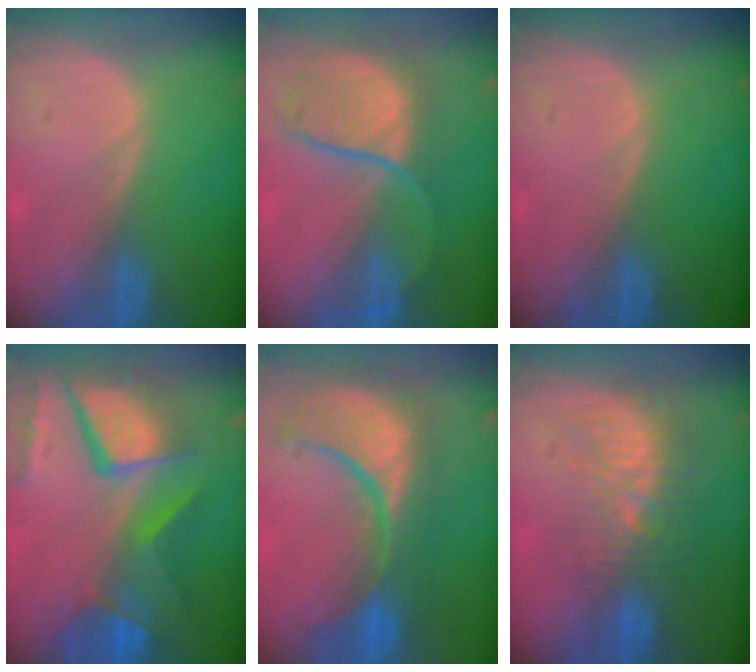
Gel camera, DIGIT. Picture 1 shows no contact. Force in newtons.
{"total": 8.3, "press": 8.1, "slide": 1.8}
{"total": 0.0}
{"total": 12.1, "press": 9.9, "slide": 7.0}
{"total": 12.6, "press": 11.2, "slide": 5.7}
{"total": 9.2, "press": 8.8, "slide": 2.5}